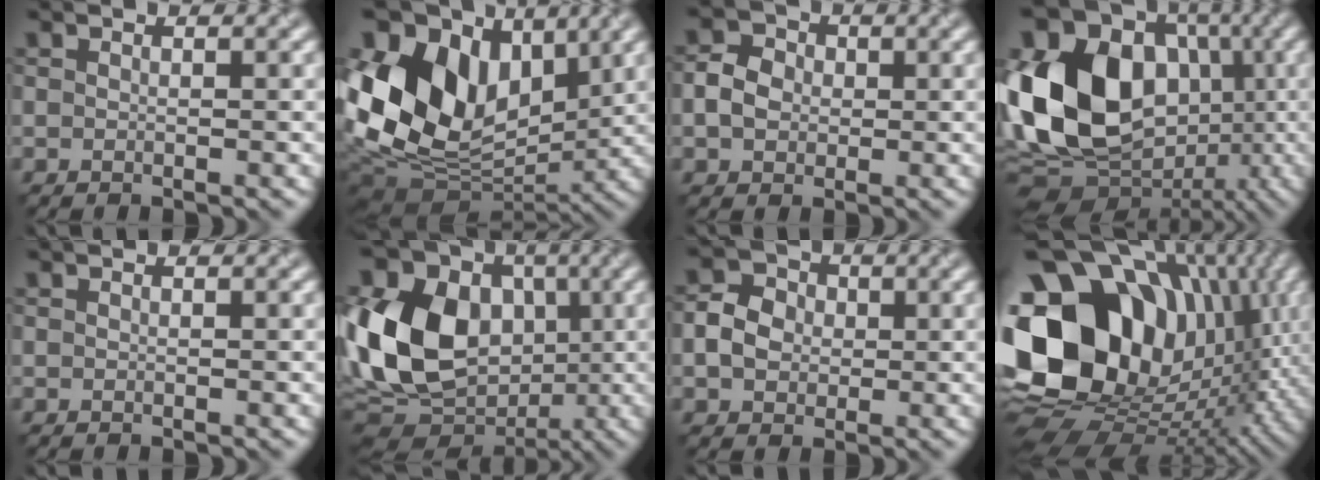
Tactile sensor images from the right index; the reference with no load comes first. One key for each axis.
{"total": 15.0, "fx": 3.7, "fy": 10.5, "fz": 10.0, "tx": -0.203, "ty": 0.021, "tz": 0.070}
{"total": 2.9, "fx": 0.0, "fy": 2.6, "fz": 1.4, "tx": -0.035, "ty": 0.007, "tz": -0.004}
{"total": 18.4, "fx": 0.4, "fy": 14.4, "fz": 11.4, "tx": -0.233, "ty": 0.018, "tz": -0.009}
{"total": 0.0}
{"total": 15.8, "fx": 0.2, "fy": 12.1, "fz": 10.2, "tx": -0.229, "ty": 0.016, "tz": -0.014}
{"total": 3.5, "fx": 0.0, "fy": 3.1, "fz": 1.6, "tx": -0.036, "ty": 0.011, "tz": -0.005}
{"total": 20.8, "fx": 3.1, "fy": 16.0, "fz": 13.0, "tx": -0.268, "ty": -0.014, "tz": 0.081}